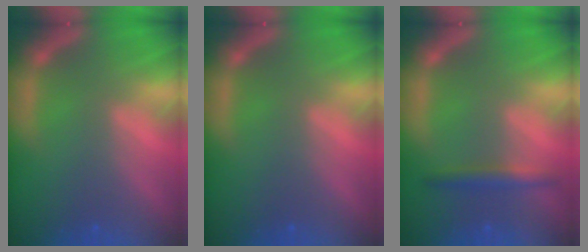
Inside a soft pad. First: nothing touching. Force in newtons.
{"total": 0.0}
{"total": 2.4}